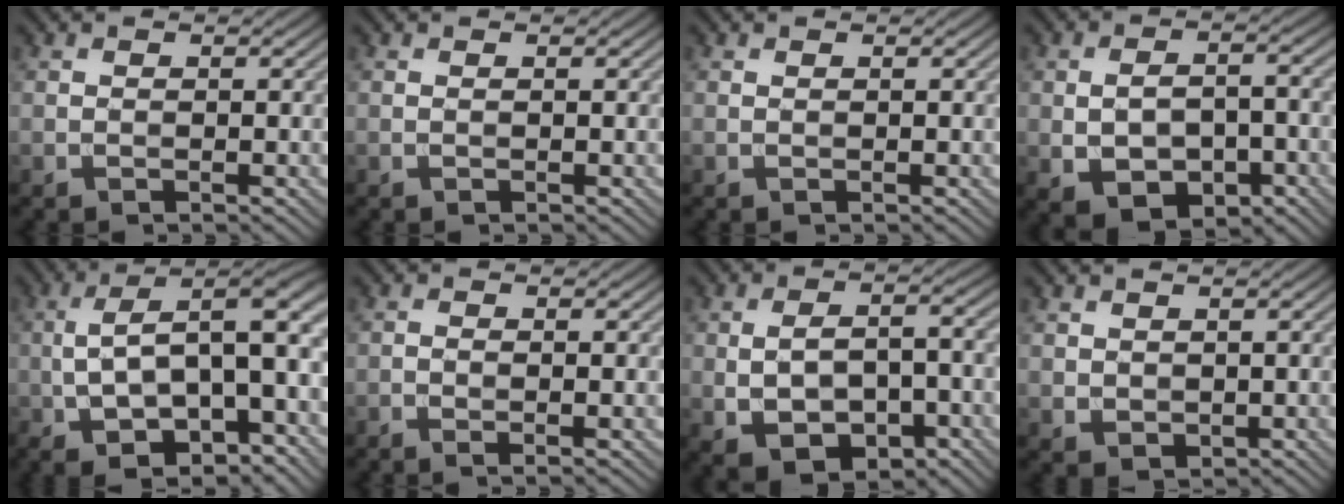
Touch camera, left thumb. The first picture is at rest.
{"total": 0.0}
{"total": 0.0}
{"total": 7.3, "force": [-2.5, 4.3, 5.3], "torque": [-0.098, -0.009, -0.038]}
{"total": 14.0, "force": [-0.7, 5.5, 12.9], "torque": [-0.217, 0.010, -0.012]}
{"total": 1.6, "force": [-0.6, 0.3, 1.4], "torque": [-0.025, 0.000, -0.012]}
{"total": 8.8, "force": [-2.8, 4.8, 6.8], "torque": [-0.128, -0.011, -0.038]}
{"total": 1.7, "force": [0.7, 1.4, 0.7], "torque": [-0.023, -0.006, 0.019]}